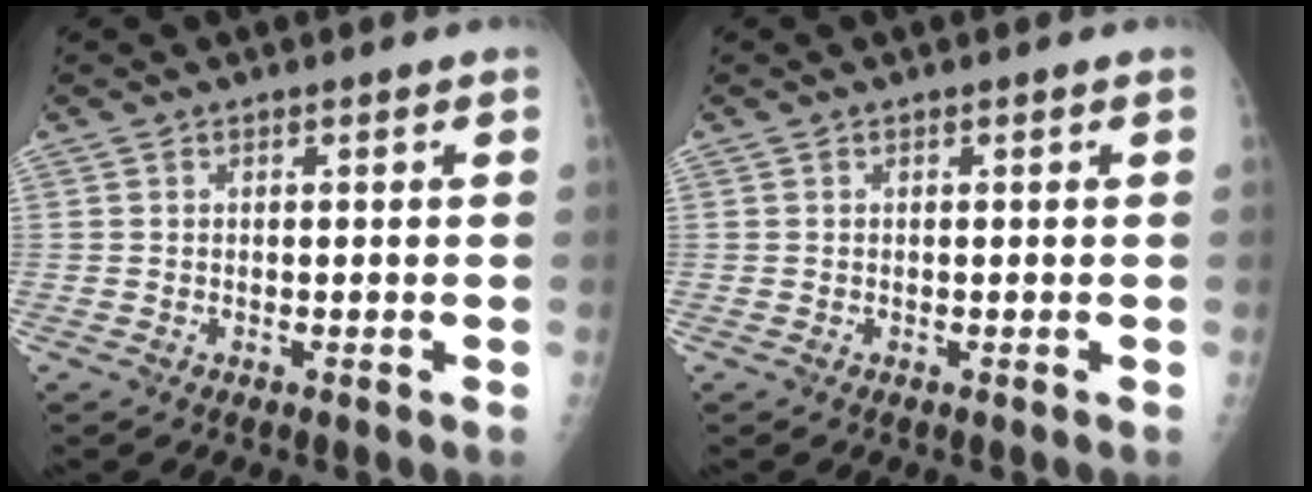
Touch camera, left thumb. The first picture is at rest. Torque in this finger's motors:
{"motor_torque": [0.00, 0.00, -0.02, -0.02, 0.00]}